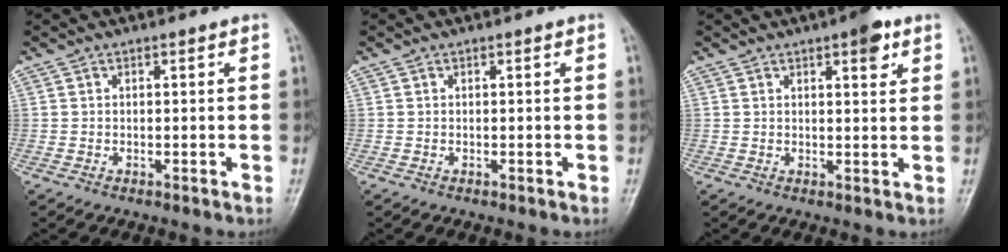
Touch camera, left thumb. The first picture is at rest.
{"total": 0.0}
{"total": 4.4, "force": [2.5, 1.6, 3.3], "torque": [-0.033, -0.010, 0.031]}